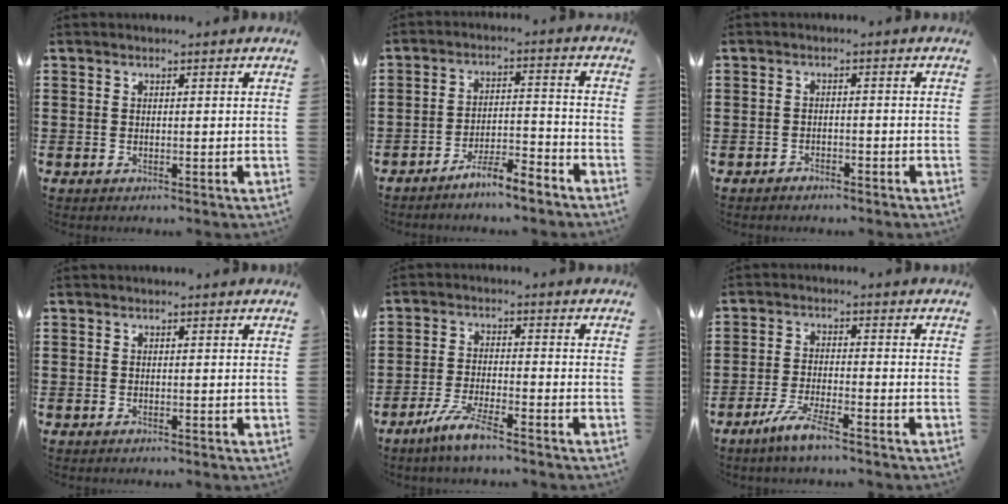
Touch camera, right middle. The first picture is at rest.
{"total": 5.4, "force": [-5.1, 0.1, 1.8], "torque": [-0.039, -0.003, -0.100]}
{"total": 1.6, "force": [-1.5, 0.4, 0.0], "torque": [-0.007, 0.002, -0.033]}
{"total": 0.0}
{"total": 5.8, "force": [-4.5, 0.4, 3.6], "torque": [-0.086, -0.012, -0.086]}
{"total": 5.2, "force": [-4.0, 0.3, 3.3], "torque": [-0.083, -0.013, -0.076]}